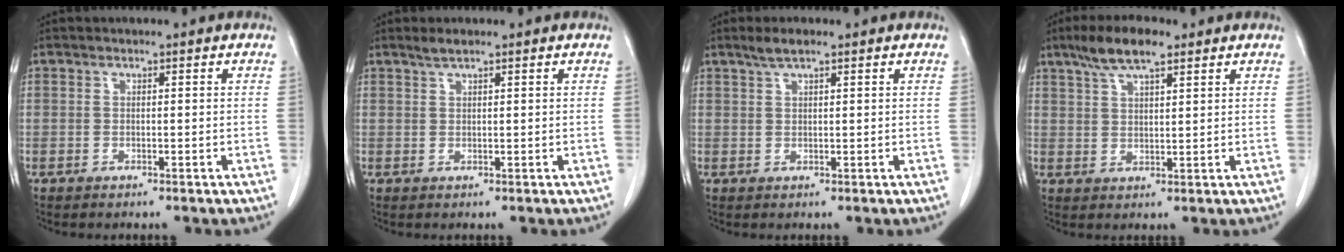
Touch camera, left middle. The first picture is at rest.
{"total": 1.5, "force": [1.2, 0.1, 0.8], "torque": [-0.020, 0.003, 0.026]}
{"total": 2.5, "force": [1.8, 0.3, 1.6], "torque": [-0.039, 0.007, 0.036]}
{"total": 7.1, "force": [4.9, 1.7, 4.9], "torque": [-0.101, 0.014, 0.090]}